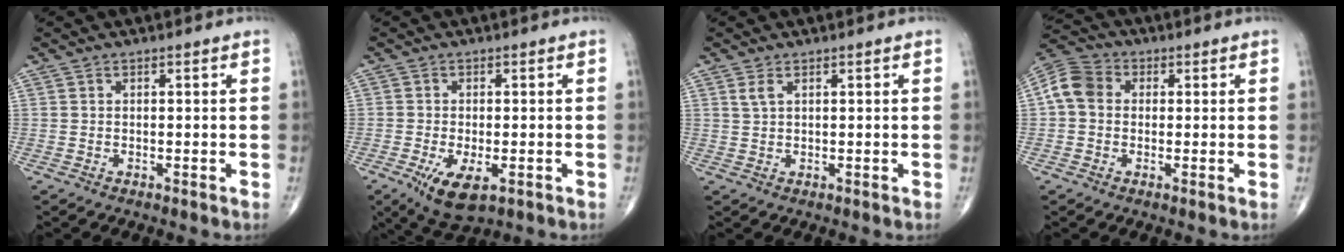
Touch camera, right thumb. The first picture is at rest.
{"total": 7.4, "force": [-2.9, 3.2, 6.0], "torque": [-0.104, -0.013, -0.042]}
{"total": 1.6, "force": [0.9, 0.7, 1.1], "torque": [-0.027, 0.005, 0.022]}
{"total": 7.1, "force": [0.5, 5.8, 4.0], "torque": [-0.072, 0.022, -0.003]}